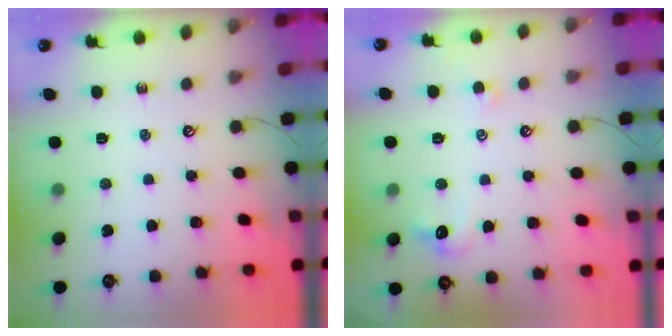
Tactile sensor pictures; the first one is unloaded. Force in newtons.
{"total": 2.3, "press": 2.2, "slide": 0.7}